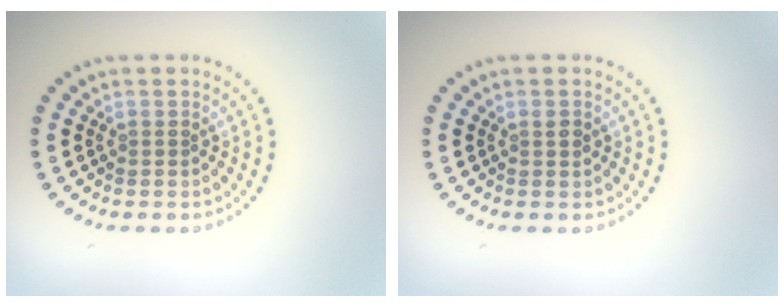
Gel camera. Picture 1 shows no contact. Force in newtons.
{"total": 0.7, "press": 0.7, "slide": 0.2}